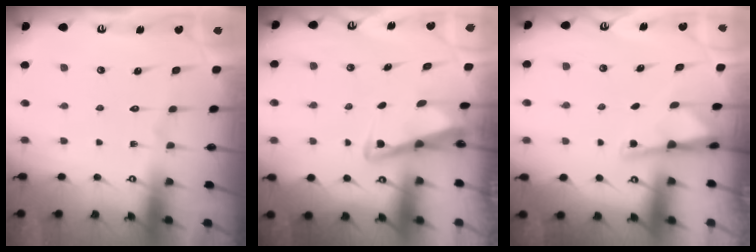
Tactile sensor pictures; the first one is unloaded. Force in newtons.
{"total": 3.5, "press": 3.4, "slide": 0.8}
{"total": 3.0, "press": 2.9, "slide": 0.6}